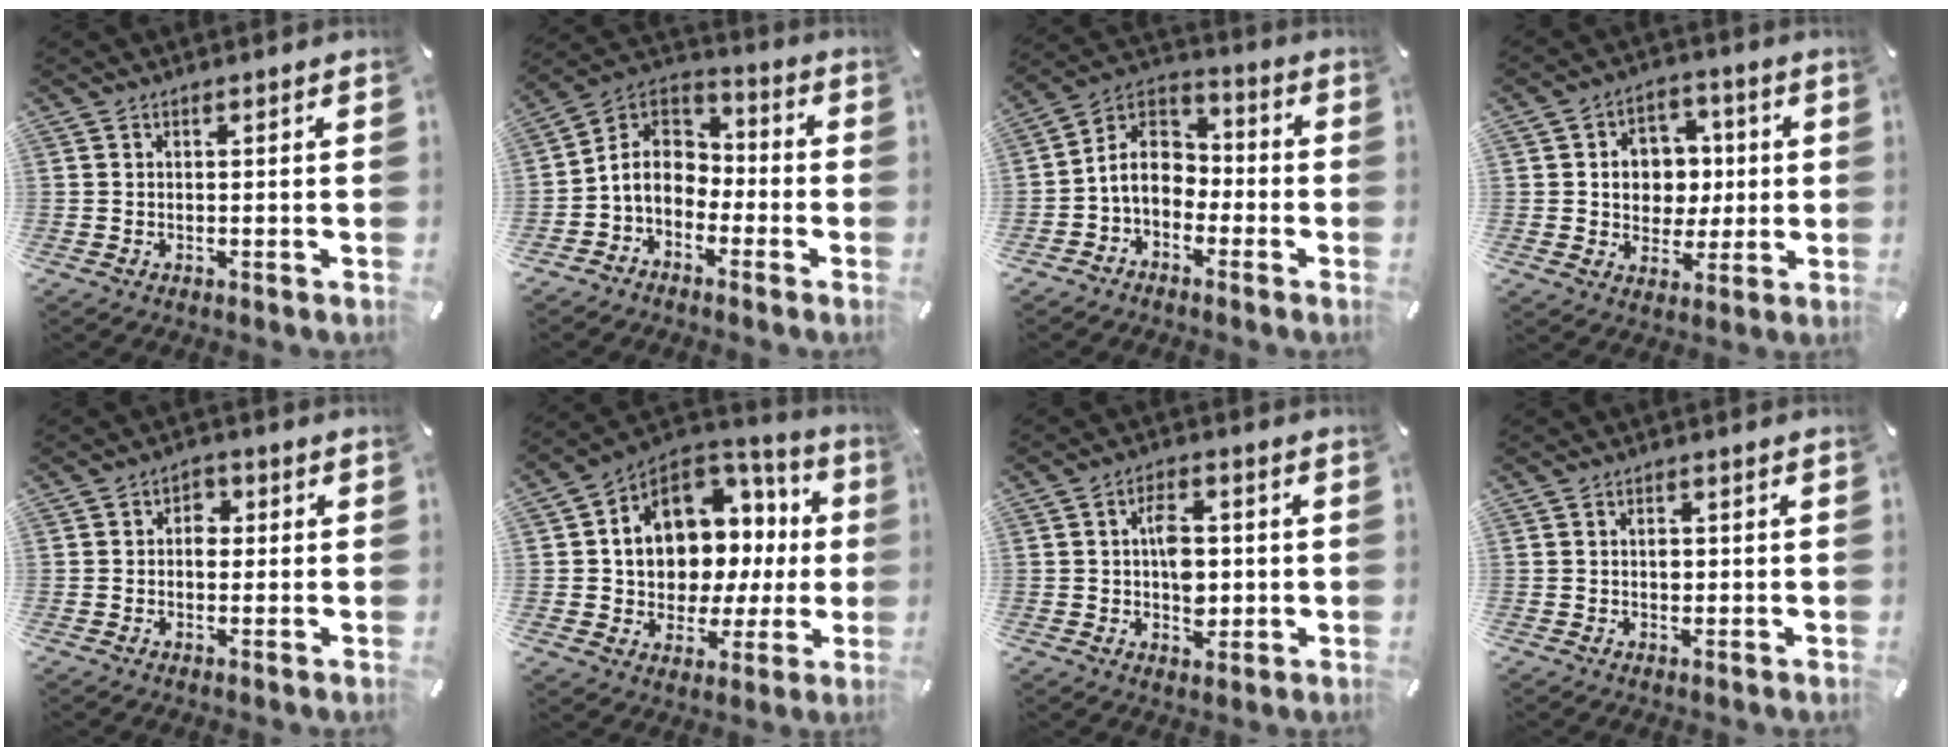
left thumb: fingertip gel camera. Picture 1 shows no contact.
{"total": 8.5, "force": [-3.1, 7.2, 3.3], "torque": [-0.095, 0.008, -0.062]}
{"total": 8.9, "force": [-3.1, 7.2, 4.1], "torque": [-0.099, 0.022, -0.061]}
{"total": 9.0, "force": [0.4, 8.4, 3.4], "torque": [-0.046, 0.007, 0.010]}
{"total": 3.7, "force": [-0.3, 2.9, 2.4], "torque": [-0.021, 0.002, -0.012]}
{"total": 12.1, "force": [4.0, 9.7, 6.0], "torque": [-0.093, -0.057, 0.076]}
{"total": 7.6, "force": [0.1, 5.1, 5.6], "torque": [-0.089, 0.004, -0.001]}
{"total": 1.8, "force": [-0.1, 1.4, 1.2], "torque": [-0.016, 0.001, -0.006]}